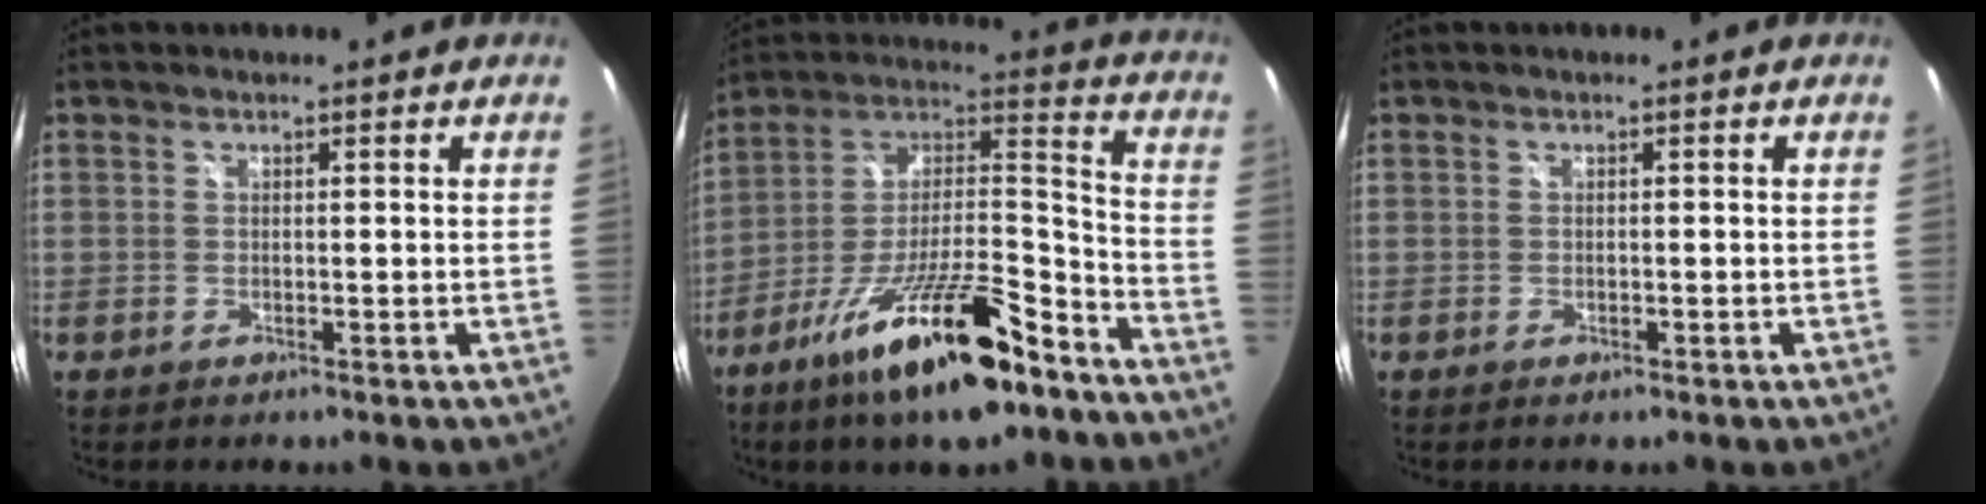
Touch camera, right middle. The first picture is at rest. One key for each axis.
{"total": 21.8, "fx": -13.9, "fy": 5.8, "fz": 15.7, "tx": -0.276, "ty": -0.006, "tz": -0.233}
{"total": 0.7, "fx": -0.5, "fy": 0.4, "fz": 0.3, "tx": -0.006, "ty": -0.004, "tz": -0.011}